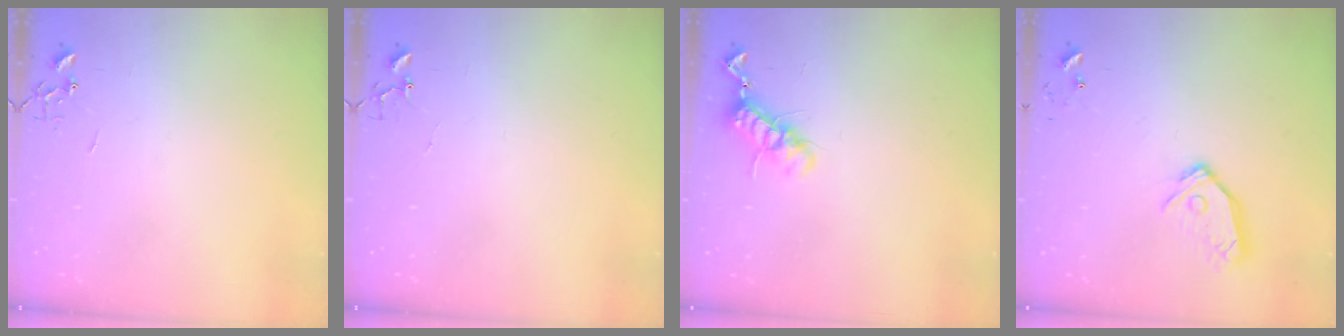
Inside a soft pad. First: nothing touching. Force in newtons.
{"total": 3.7, "press": 3.7, "slide": 0.3}
{"total": 11.1, "press": 11.1, "slide": 0.3}
{"total": 11.6, "press": 11.6, "slide": 1.4}